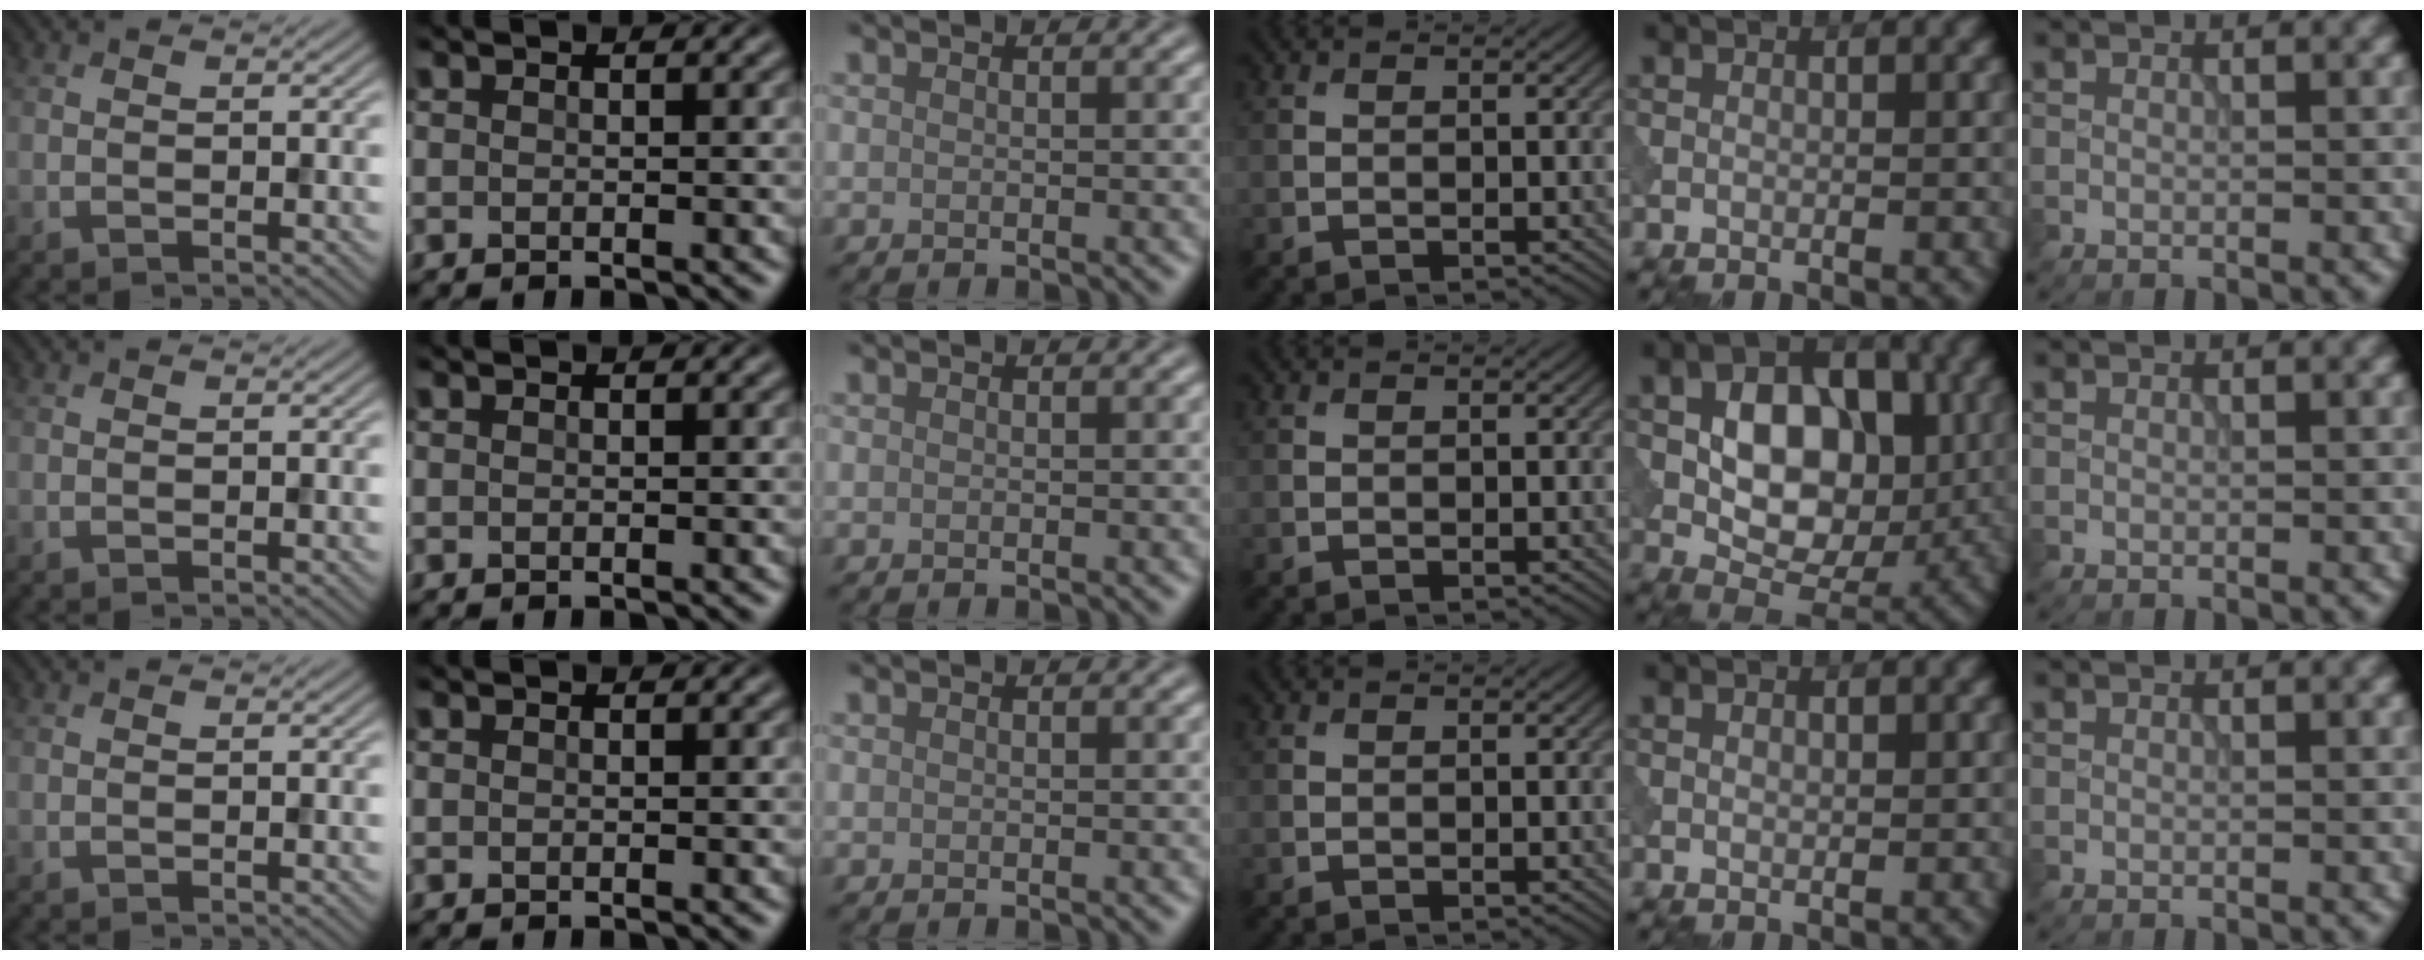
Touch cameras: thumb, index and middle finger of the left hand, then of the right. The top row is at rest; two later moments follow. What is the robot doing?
{"motion": "press", "object": "tv remote"}